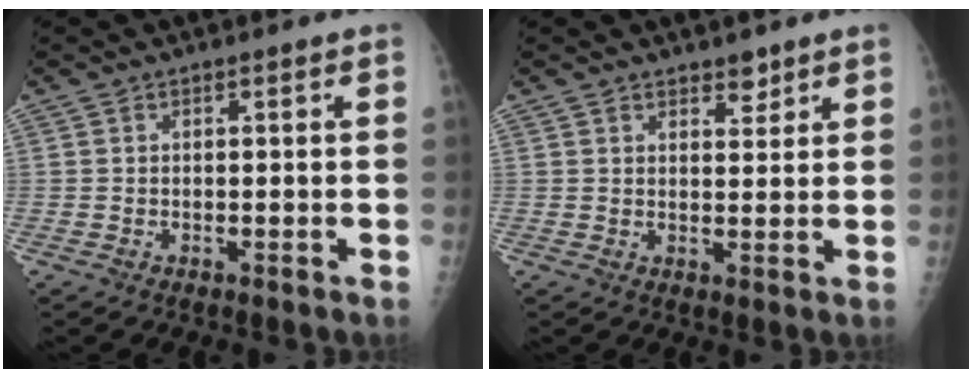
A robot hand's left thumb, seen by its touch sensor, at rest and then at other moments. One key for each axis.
{"total": 2.9, "fx": 2.2, "fy": 1.5, "fz": 1.2, "tx": -0.004, "ty": -0.015, "tz": 0.034}